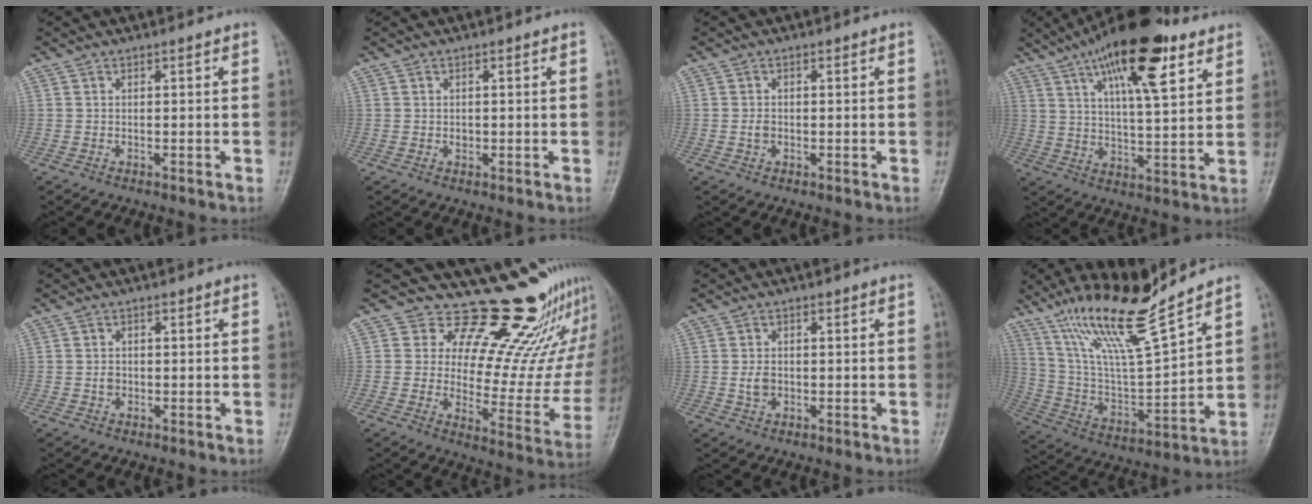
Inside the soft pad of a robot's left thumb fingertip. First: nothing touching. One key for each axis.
{"total": 1.1, "fx": 0.0, "fy": 0.9, "fz": 0.6, "tx": -0.004, "ty": 0.001, "tz": 0.001}
{"total": 1.6, "fx": -0.2, "fy": 1.2, "fz": 1.0, "tx": -0.013, "ty": 0.002, "tz": -0.005}
{"total": 19.0, "fx": 10.2, "fy": 6.1, "fz": 14.8, "tx": -0.221, "ty": -0.026, "tz": 0.165}
{"total": 1.7, "fx": -0.3, "fy": 1.5, "fz": 0.8, "tx": -0.007, "ty": 0.005, "tz": -0.005}
{"total": 20.9, "fx": 17.8, "fy": 7.9, "fz": 7.7, "tx": -0.036, "ty": -0.146, "tz": 0.222}
{"total": 2.7, "fx": -0.2, "fy": 2.0, "fz": 1.8, "tx": -0.027, "ty": 0.002, "tz": -0.005}
{"total": 17.8, "fx": 13.7, "fy": 1.8, "fz": 11.3, "tx": -0.193, "ty": -0.072, "tz": 0.264}